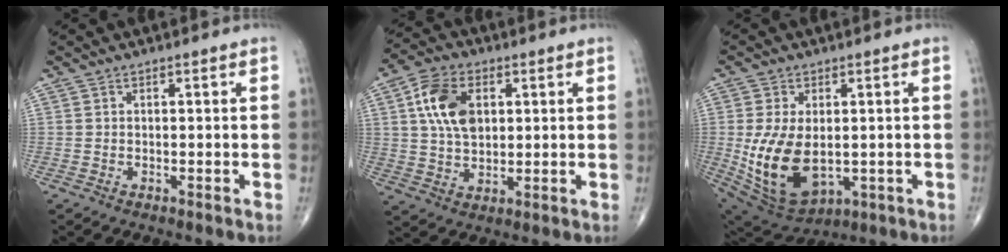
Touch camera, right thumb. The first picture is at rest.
{"total": 10.9, "force": [2.9, 6.9, 7.9], "torque": [-0.138, 0.000, 0.052]}
{"total": 14.7, "force": [-1.2, 8.7, 11.8], "torque": [-0.221, -0.014, 0.007]}